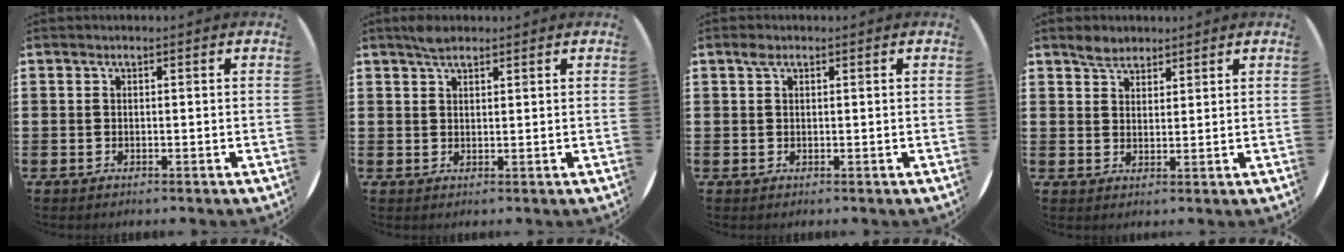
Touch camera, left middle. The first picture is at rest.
{"total": 2.2, "force": [1.9, 0.7, 0.9], "torque": [-0.013, -0.001, 0.034]}
{"total": 1.0, "force": [0.6, 0.6, 0.6], "torque": [-0.005, 0.001, 0.008]}
{"total": 2.9, "force": [2.5, 1.4, 0.5], "torque": [-0.015, 0.005, 0.049]}